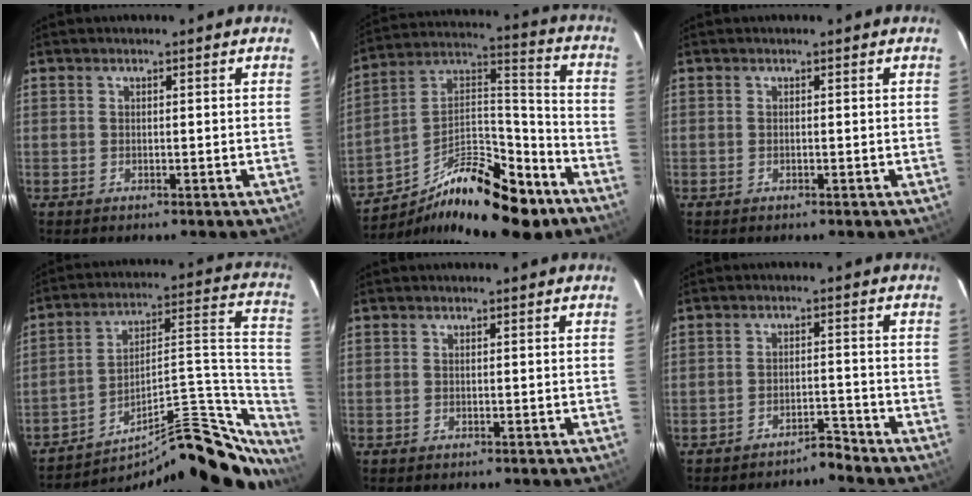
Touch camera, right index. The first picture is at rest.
{"total": 22.8, "force": [-14.6, 8.4, 15.4], "torque": [-0.260, 0.020, -0.230]}
{"total": 0.0}
{"total": 25.8, "force": [-19.7, 8.3, 14.3], "torque": [-0.164, 0.044, -0.277]}
{"total": 0.0}
{"total": 3.2, "force": [-3.2, 0.2, 0.2], "torque": [-0.010, 0.003, -0.049]}